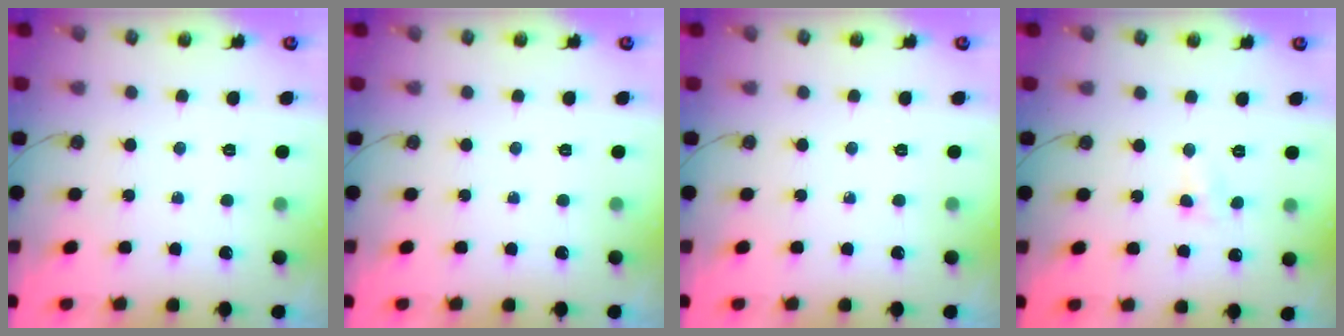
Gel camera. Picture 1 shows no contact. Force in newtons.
{"total": 0.0}
{"total": 0.0}
{"total": 4.1, "press": 4.0, "slide": 0.8}